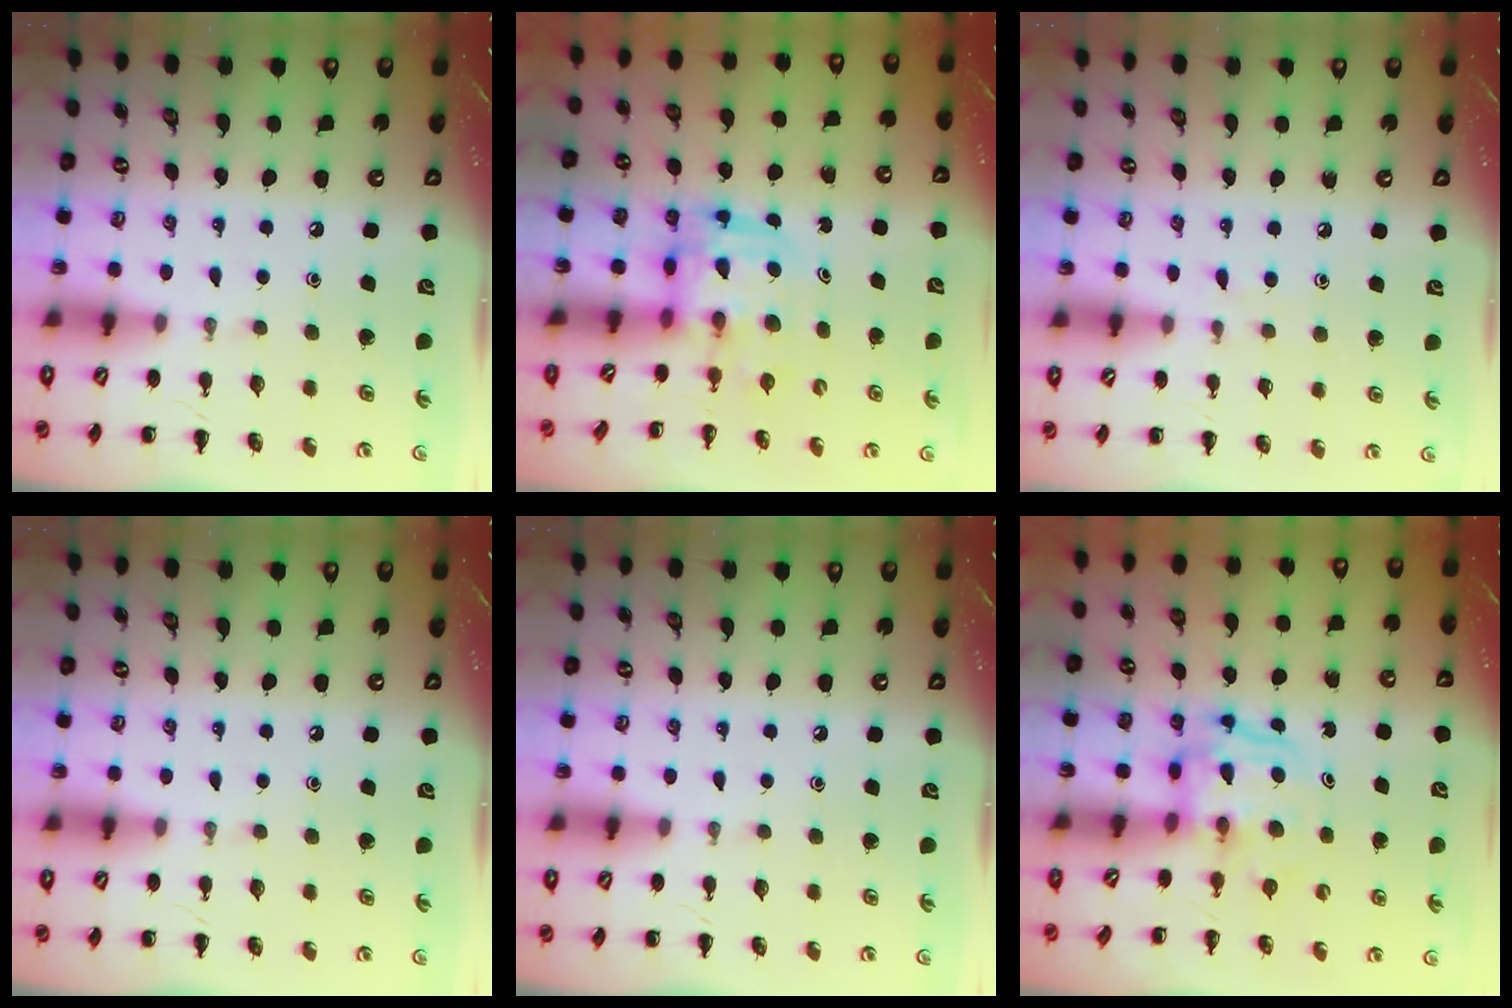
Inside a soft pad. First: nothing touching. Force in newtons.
{"total": 3.3, "press": 3.3, "slide": 0.3}
{"total": 3.5, "press": 3.3, "slide": 1.3}
{"total": 0.0}
{"total": 0.0}
{"total": 3.7, "press": 3.6, "slide": 0.3}